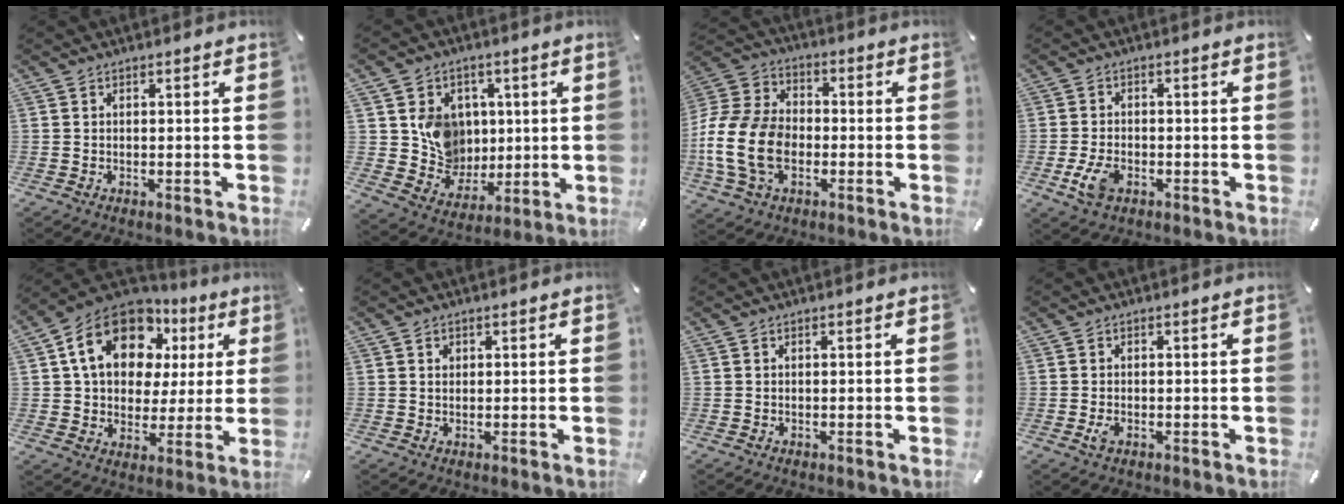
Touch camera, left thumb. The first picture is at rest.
{"total": 12.1, "force": [2.2, 11.3, 3.6], "torque": [-0.055, -0.008, 0.057]}
{"total": 15.8, "force": [-4.4, 11.5, 9.9], "torque": [-0.226, 0.029, -0.080]}
{"total": 5.4, "force": [-2.2, 3.4, 3.6], "torque": [-0.090, 0.000, -0.044]}
{"total": 17.4, "force": [8.2, 12.4, 9.0], "torque": [-0.162, -0.022, 0.152]}
{"total": 1.2, "force": [0.3, 1.0, 0.4], "torque": [-0.001, 0.000, 0.005]}
{"total": 0.0}
{"total": 1.7, "force": [-0.7, 0.9, 1.3], "torque": [-0.037, -0.006, -0.015]}